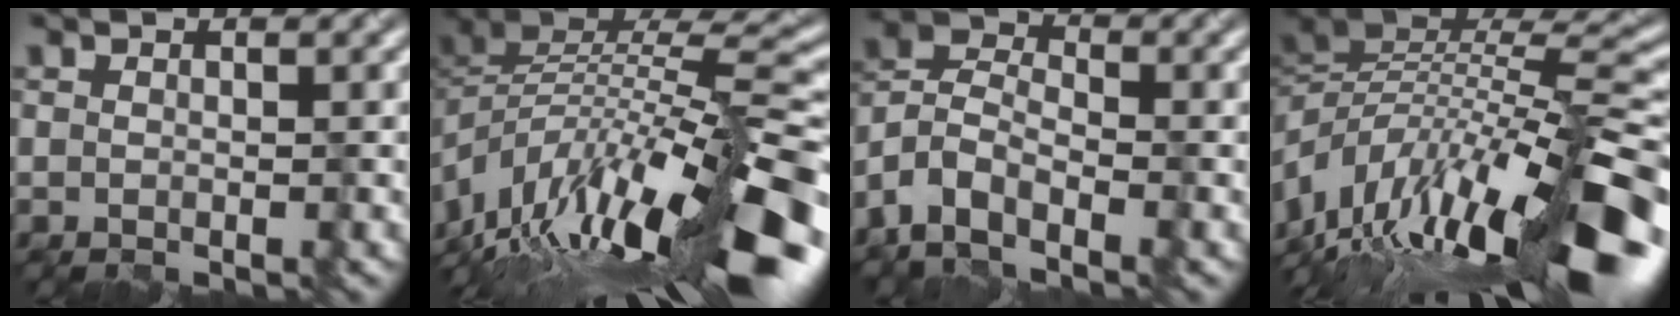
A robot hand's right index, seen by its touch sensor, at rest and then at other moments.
{"total": 15.2, "force": [-7.3, 5.6, 12.1], "torque": [-0.229, 0.016, -0.128]}
{"total": 6.7, "force": [-4.6, 3.2, 3.8], "torque": [-0.079, 0.000, -0.092]}
{"total": 15.8, "force": [-6.4, 5.5, 13.4], "torque": [-0.239, 0.030, -0.115]}